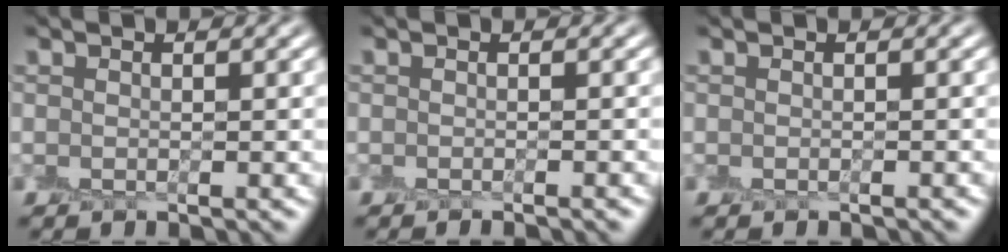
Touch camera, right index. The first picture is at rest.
{"total": 0.9, "force": [-0.9, -0.2, 0.2], "torque": [0.003, -0.005, -0.011]}
{"total": 0.6, "force": [-0.5, -0.2, 0.1], "torque": [-0.002, -0.004, -0.009]}